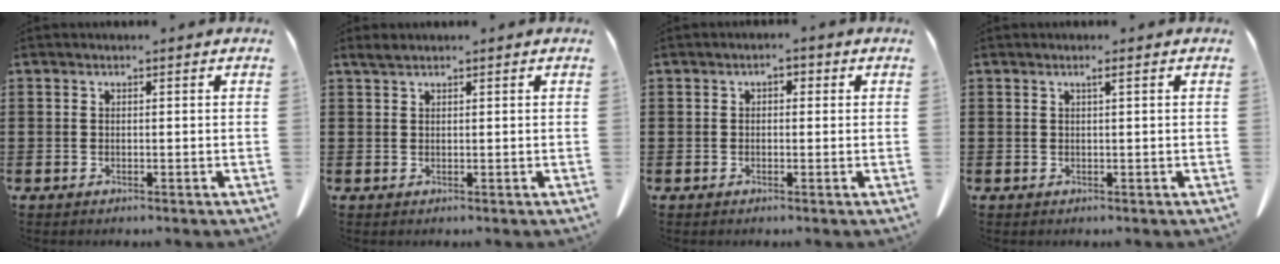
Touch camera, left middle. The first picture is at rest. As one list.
[{"total": 1.3, "force": [1.0, 0.3, 0.8], "torque": [-0.018, 0.001, 0.019]}, {"total": 1.3, "force": [-0.2, 0.8, 1.0], "torque": [-0.022, 0.006, -0.006]}, {"total": 0.8, "force": [0.4, -0.1, 0.8], "torque": [-0.014, -0.002, 0.007]}]